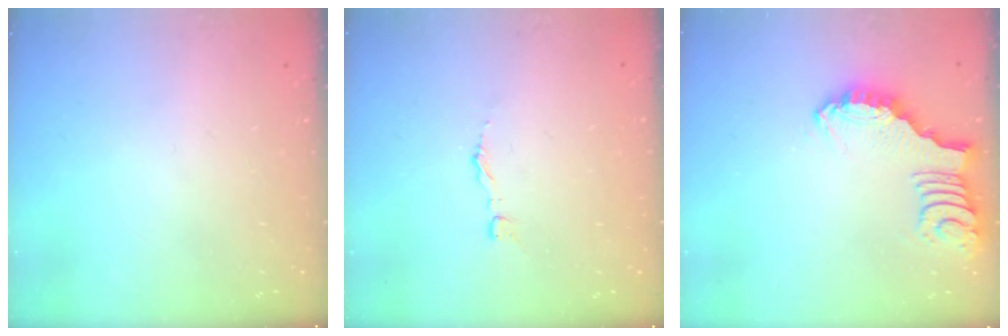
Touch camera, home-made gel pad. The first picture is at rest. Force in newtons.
{"total": 2.9, "press": 2.9, "slide": 0.1}
{"total": 1.9, "press": 1.8, "slide": 0.3}